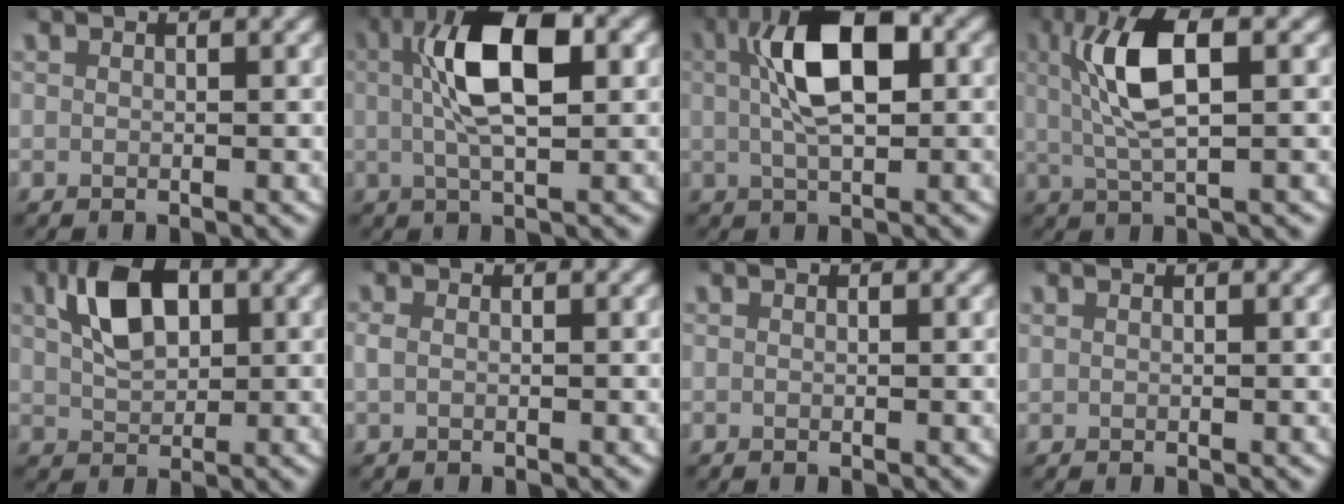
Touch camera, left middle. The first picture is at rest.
{"total": 8.2, "force": [1.2, 3.5, 7.3], "torque": [-0.137, 0.006, 0.019]}
{"total": 8.1, "force": [1.2, 3.8, 7.1], "torque": [-0.131, 0.008, 0.017]}
{"total": 6.3, "force": [1.2, 1.9, 5.9], "torque": [-0.125, 0.008, 0.017]}
{"total": 5.9, "force": [1.7, 3.5, 4.4], "torque": [-0.081, 0.004, 0.031]}
{"total": 0.9, "force": [0.0, 0.6, 0.6], "torque": [-0.020, -0.001, 0.001]}
{"total": 0.0}
{"total": 0.0}